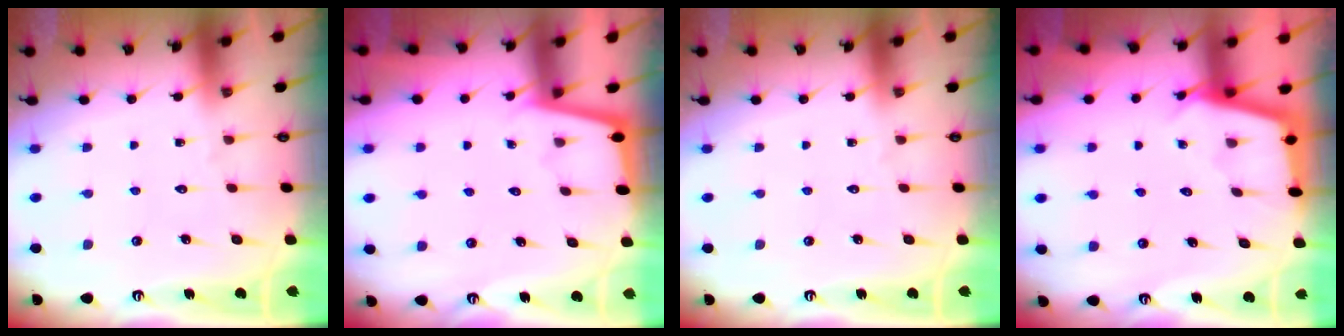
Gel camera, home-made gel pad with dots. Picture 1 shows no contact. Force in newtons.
{"total": 1.7, "press": 1.7, "slide": 0.2}
{"total": 0.0}
{"total": 2.9, "press": 2.9, "slide": 0.3}